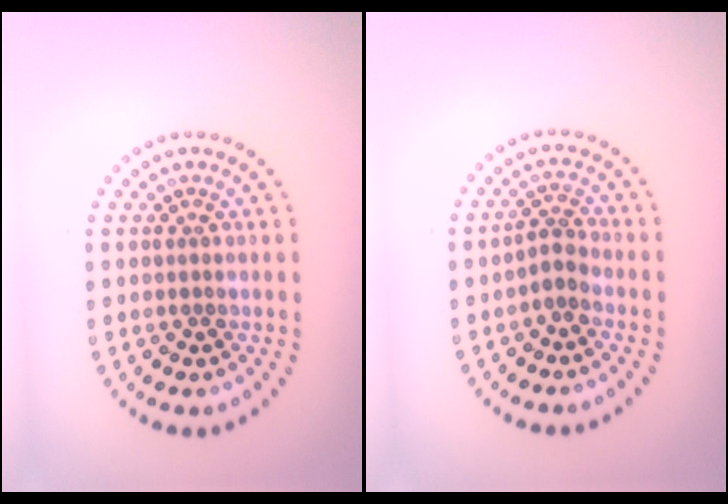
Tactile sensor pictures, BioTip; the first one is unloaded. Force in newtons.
{"total": 1.9, "press": 1.5, "slide": 1.3}